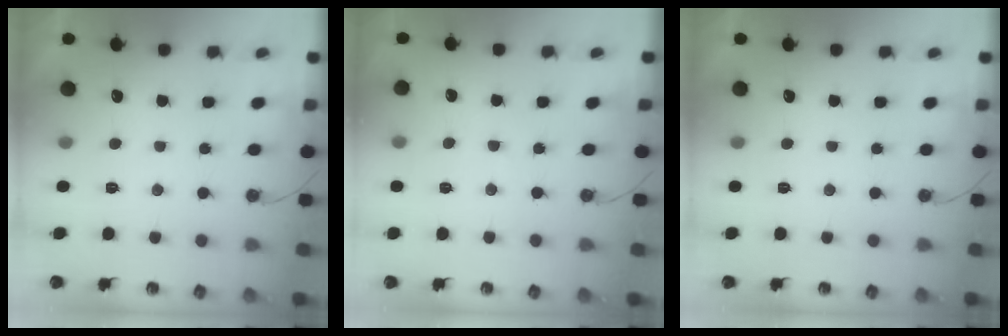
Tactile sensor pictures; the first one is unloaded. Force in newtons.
{"total": 1.9, "press": 1.9, "slide": 0.3}
{"total": 0.0}